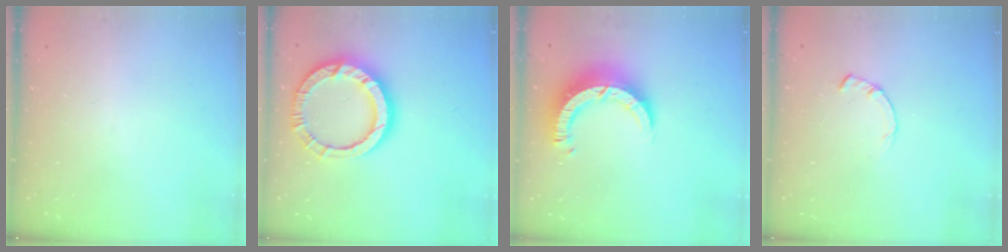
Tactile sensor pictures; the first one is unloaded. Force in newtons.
{"total": 15.1, "press": 15.0, "slide": 1.5}
{"total": 10.0, "press": 9.9, "slide": 1.2}
{"total": 0.8, "press": 0.8, "slide": 0.2}